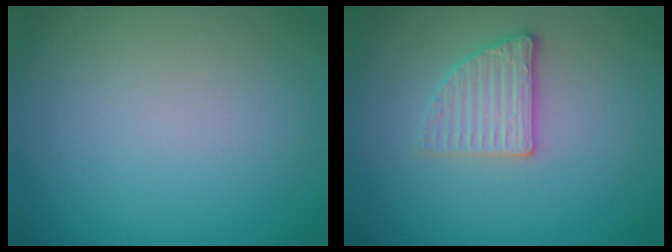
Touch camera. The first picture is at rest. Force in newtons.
{"total": 2.6, "press": 2.4, "slide": 1.0}